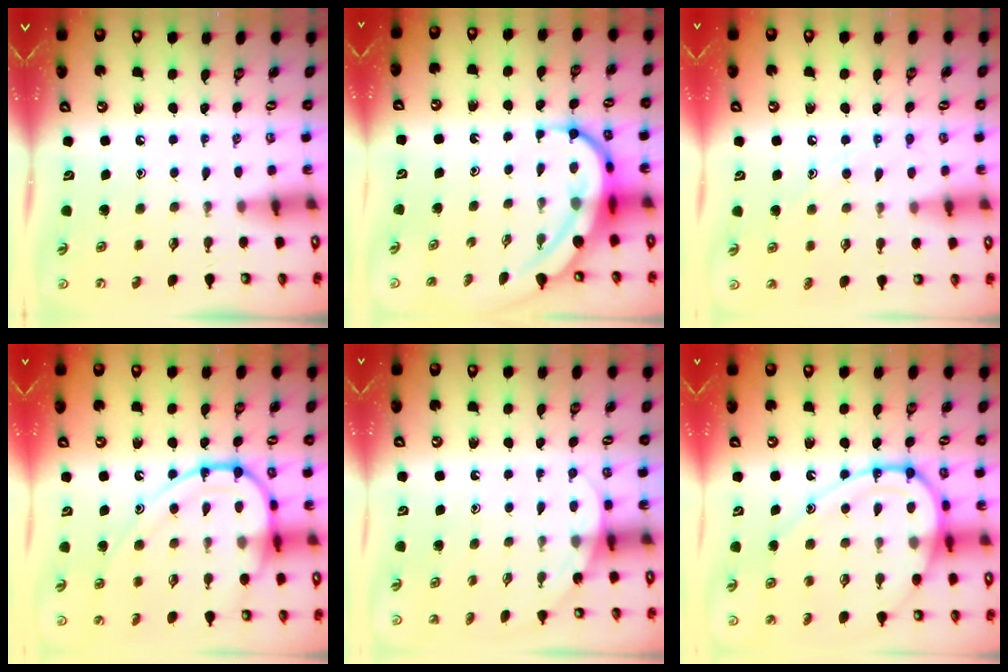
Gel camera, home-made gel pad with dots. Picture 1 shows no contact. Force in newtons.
{"total": 9.8, "press": 9.7, "slide": 1.0}
{"total": 7.6, "press": 7.6, "slide": 0.4}
{"total": 14.1, "press": 14.0, "slide": 1.6}
{"total": 4.0, "press": 4.0, "slide": 0.3}
{"total": 14.7, "press": 14.7, "slide": 1.4}